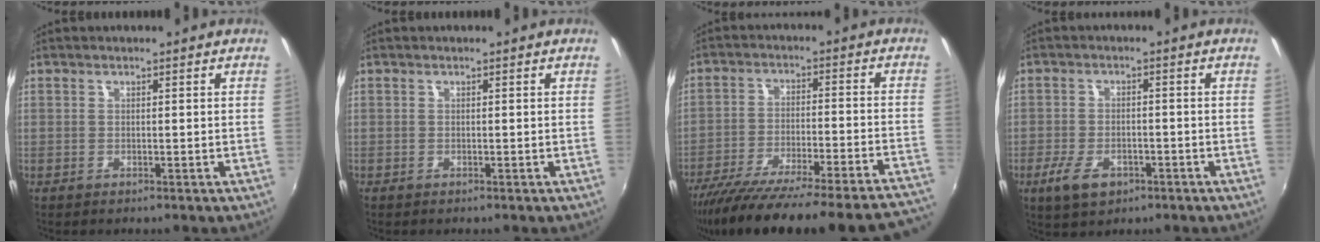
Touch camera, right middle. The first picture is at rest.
{"total": 0.0}
{"total": 29.8, "force": [-26.6, 2.2, 13.3], "torque": [-0.206, -0.061, -0.377]}
{"total": 6.6, "force": [-3.4, 3.6, 4.3], "torque": [-0.105, -0.009, -0.057]}